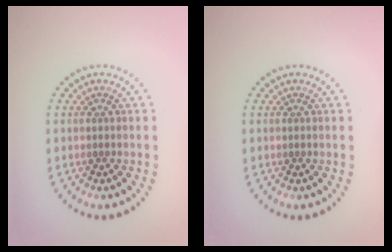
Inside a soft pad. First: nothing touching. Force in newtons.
{"total": 0.0}